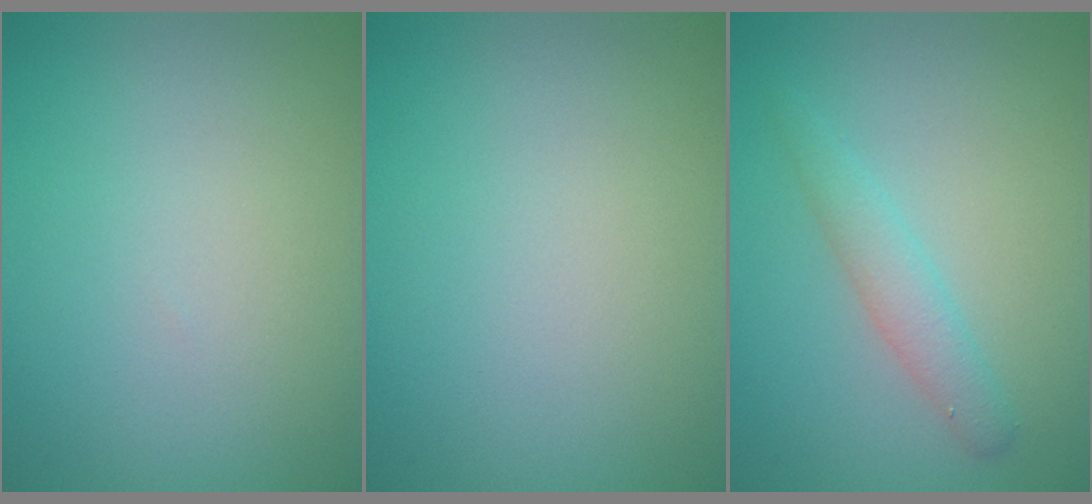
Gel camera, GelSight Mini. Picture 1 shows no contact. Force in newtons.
{"total": 0.0}
{"total": 2.1, "press": 2.1, "slide": 0.2}